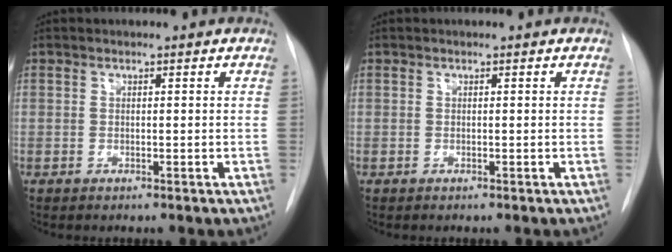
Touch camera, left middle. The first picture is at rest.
{"total": 0.0}